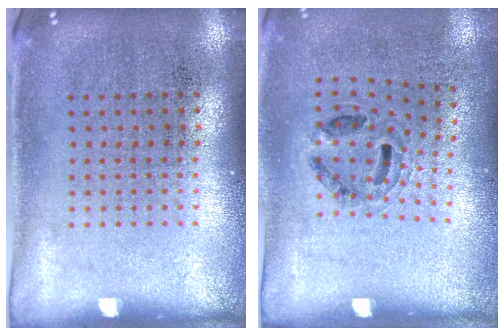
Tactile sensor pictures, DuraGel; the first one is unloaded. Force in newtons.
{"total": 1.0, "press": 0.8, "slide": 0.6}